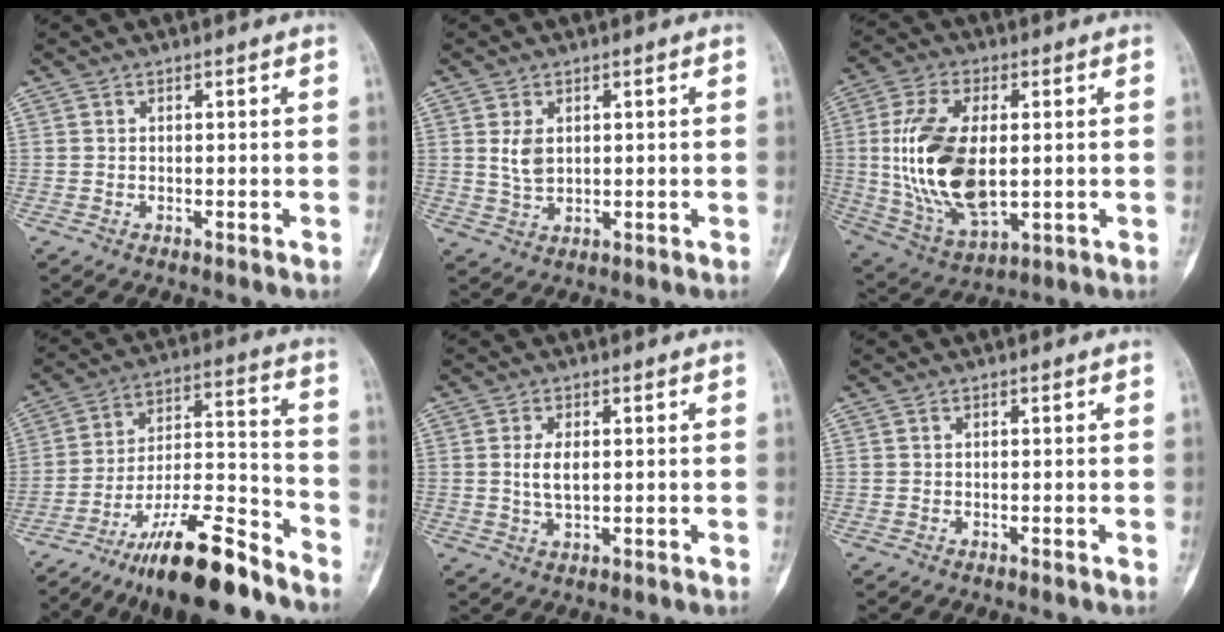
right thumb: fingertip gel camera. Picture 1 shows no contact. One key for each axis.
{"total": 3.9, "fx": 1.0, "fy": 2.5, "fz": 2.8, "tx": -0.049, "ty": -0.007, "tz": 0.027}
{"total": 18.8, "fx": 0.6, "fy": 10.0, "fz": 15.9, "tx": -0.316, "ty": -0.011, "tz": 0.023}
{"total": 18.4, "fx": -13.8, "fy": 4.0, "fz": 11.5, "tx": -0.200, "ty": 0.089, "tz": -0.236}
{"total": 4.1, "fx": 0.6, "fy": 2.1, "fz": 3.5, "tx": -0.070, "ty": -0.006, "tz": 0.014}
{"total": 0.0}